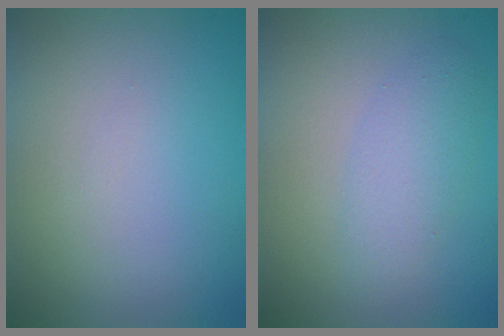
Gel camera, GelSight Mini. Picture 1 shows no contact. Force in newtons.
{"total": 2.4, "press": 2.4, "slide": 0.1}